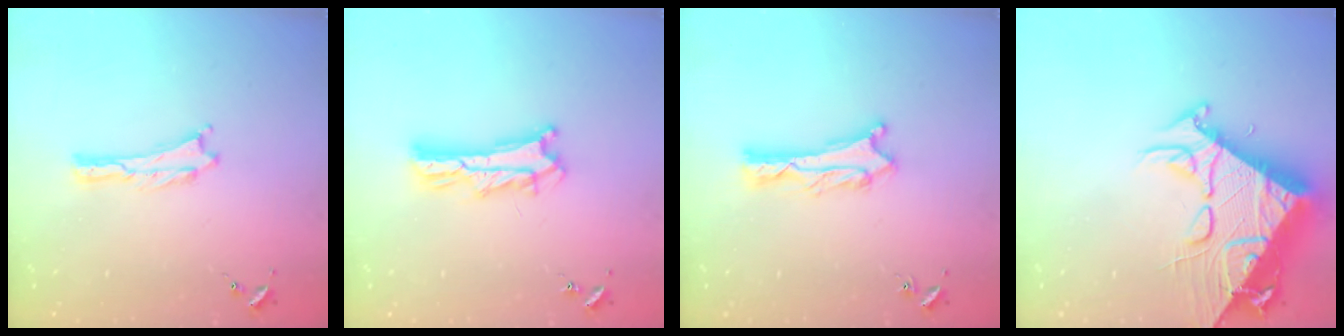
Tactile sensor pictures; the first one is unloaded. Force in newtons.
{"total": 5.2, "press": 5.2, "slide": 0.5}
{"total": 1.2, "press": 1.1, "slide": 0.1}
{"total": 15.2, "press": 15.0, "slide": 1.9}